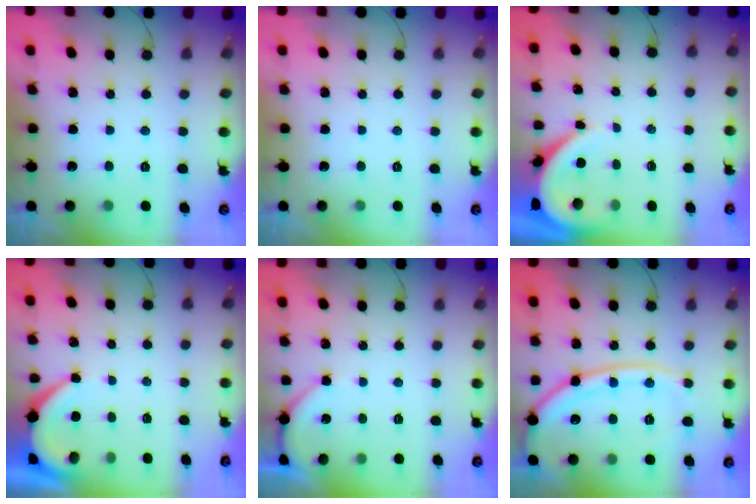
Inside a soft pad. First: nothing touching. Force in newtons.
{"total": 0.0}
{"total": 4.5, "press": 4.5, "slide": 0.5}
{"total": 5.5, "press": 5.5, "slide": 0.5}
{"total": 3.2, "press": 3.2, "slide": 0.5}
{"total": 16.5, "press": 16.4, "slide": 1.9}